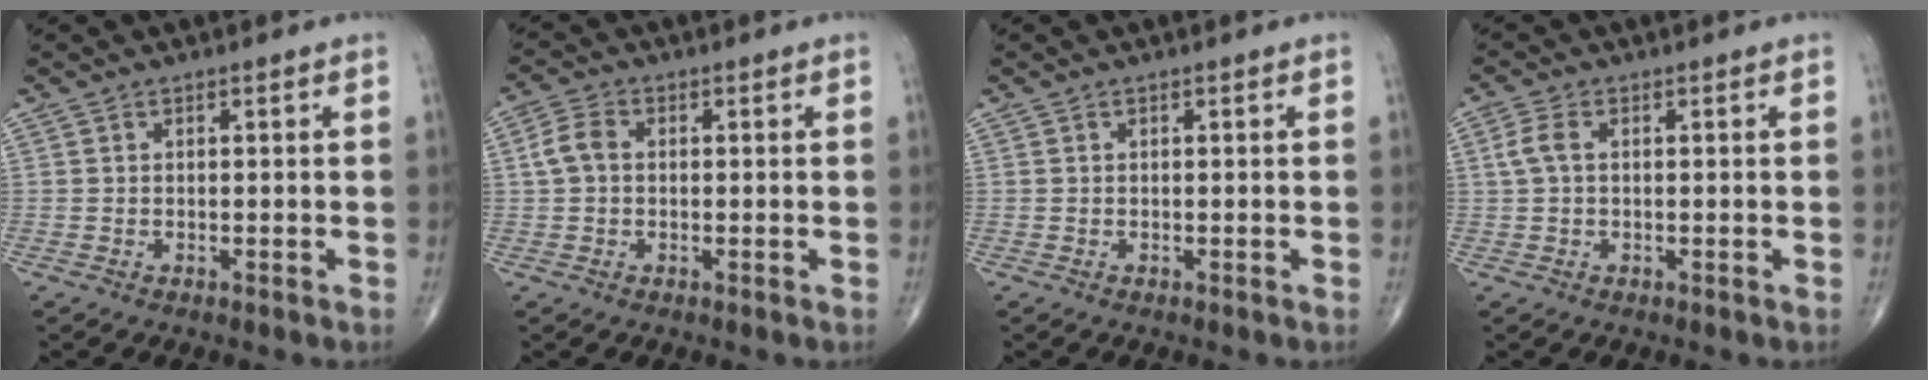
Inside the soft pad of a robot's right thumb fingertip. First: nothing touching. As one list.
[{"total": 4.2, "force": [0.3, 3.0, 2.9], "torque": [-0.060, 0.013, 0.001]}, {"total": 0.0}, {"total": 2.5, "force": [0.5, 1.2, 2.1], "torque": [-0.059, 0.010, 0.012]}]